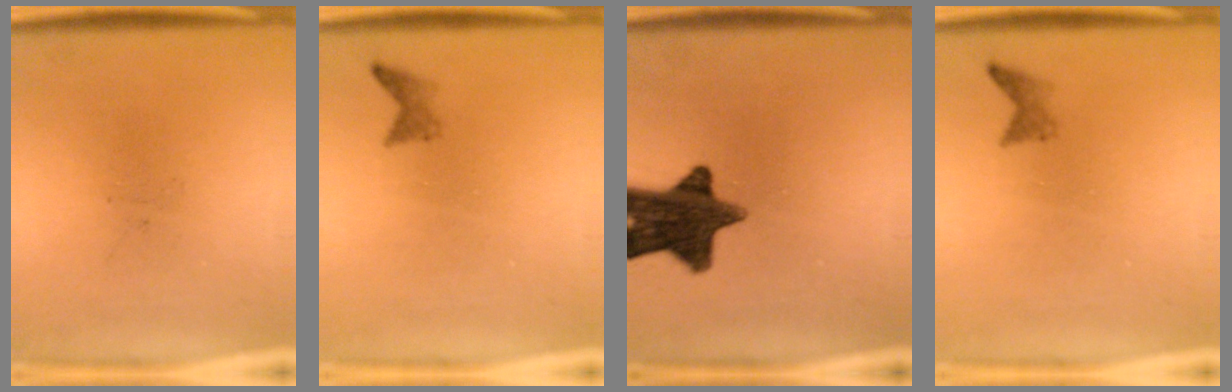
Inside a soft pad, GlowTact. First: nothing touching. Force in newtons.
{"total": 1.1}
{"total": 13.4}
{"total": 1.1}